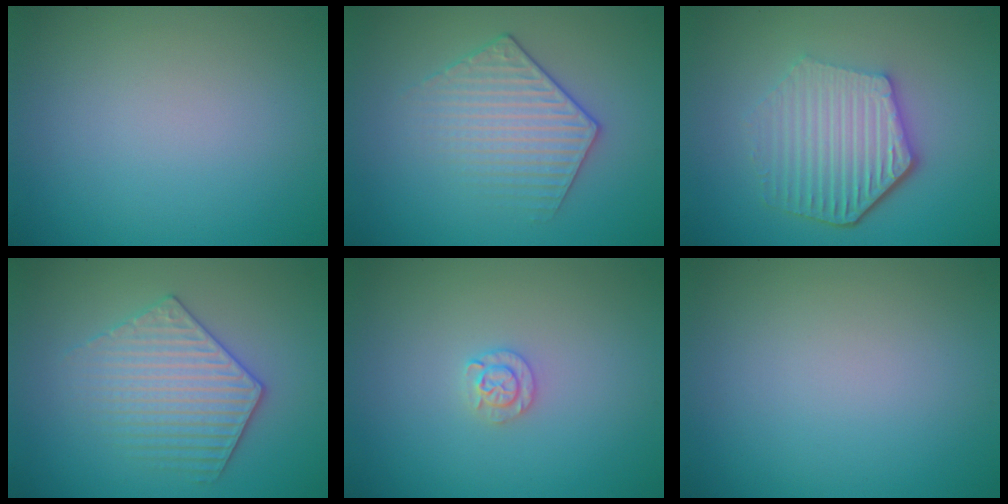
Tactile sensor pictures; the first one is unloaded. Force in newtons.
{"total": 3.5, "press": 3.2, "slide": 1.4}
{"total": 5.9, "press": 4.5, "slide": 3.9}
{"total": 3.6, "press": 3.6, "slide": 0.7}
{"total": 1.5, "press": 1.5, "slide": 0.1}
{"total": 0.0}